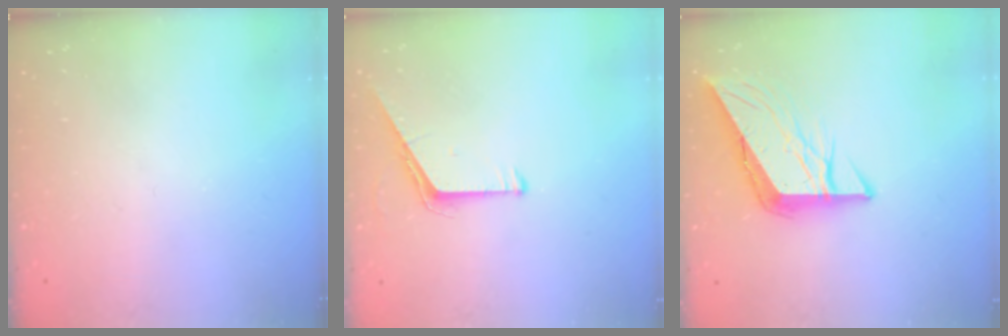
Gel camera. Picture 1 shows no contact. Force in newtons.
{"total": 5.3, "press": 5.3, "slide": 0.5}
{"total": 8.9, "press": 8.9, "slide": 0.9}